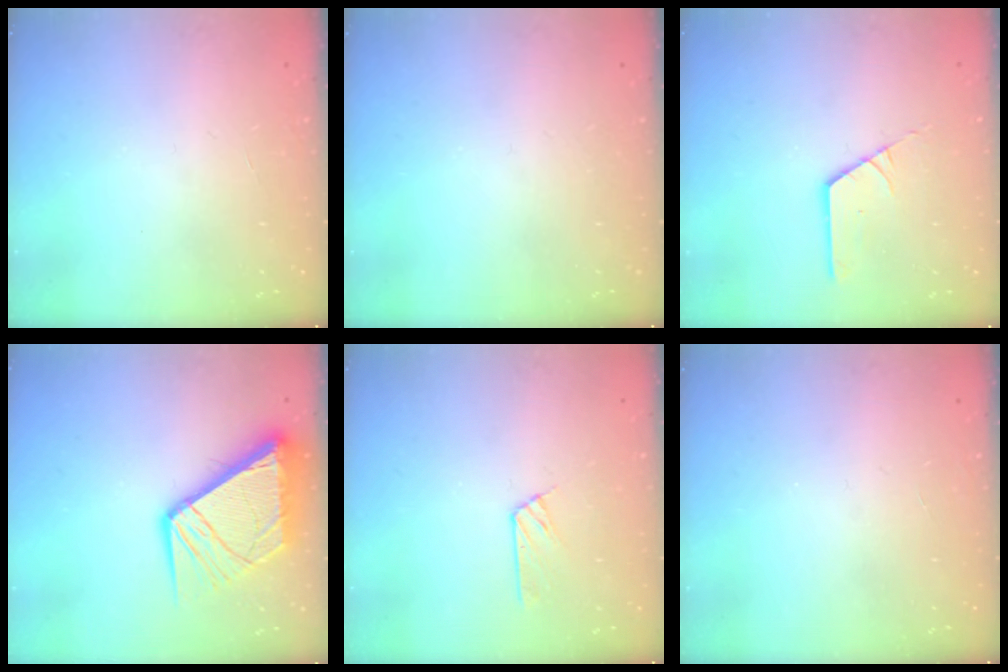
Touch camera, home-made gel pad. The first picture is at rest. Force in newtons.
{"total": 0.0}
{"total": 2.7, "press": 2.7, "slide": 0.1}
{"total": 14.5, "press": 14.4, "slide": 1.6}
{"total": 6.1, "press": 6.1, "slide": 0.7}
{"total": 0.0}